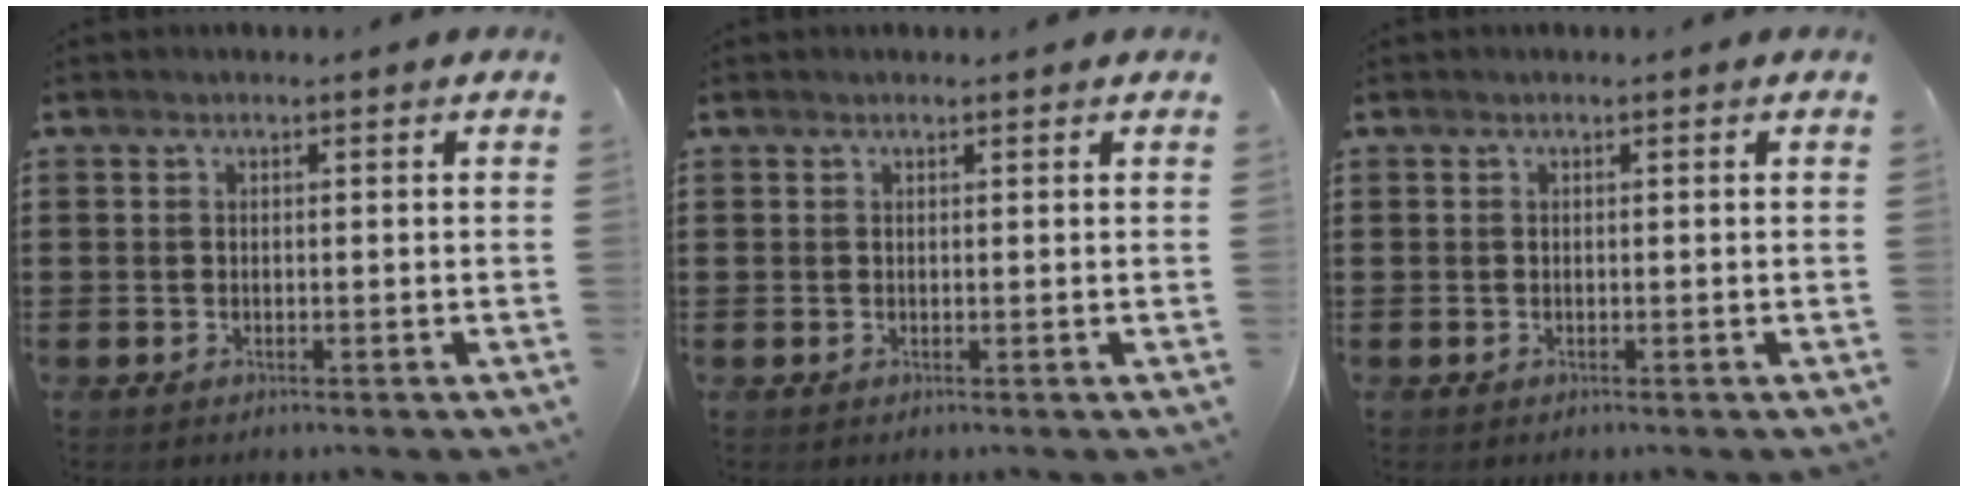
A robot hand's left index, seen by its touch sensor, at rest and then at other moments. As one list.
[{"total": 0.0}, {"total": 0.0}]